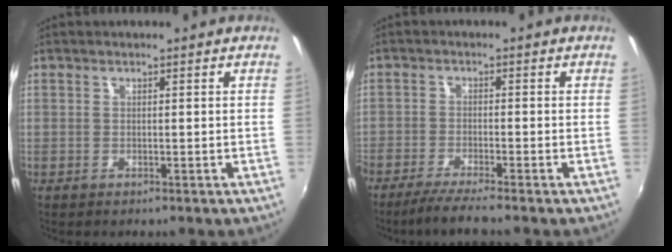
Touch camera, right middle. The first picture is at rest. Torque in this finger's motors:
{"motor_torque": [0.88, -0.96, 0.45, 0.12]}